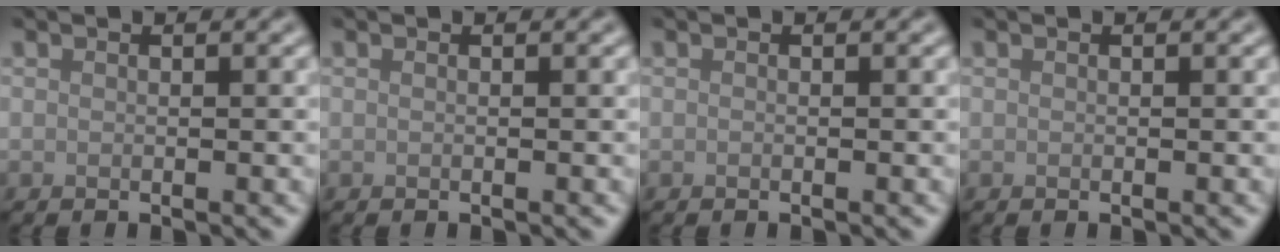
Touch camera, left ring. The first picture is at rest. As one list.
[{"total": 0.0}, {"total": 0.0}, {"total": 0.0}]